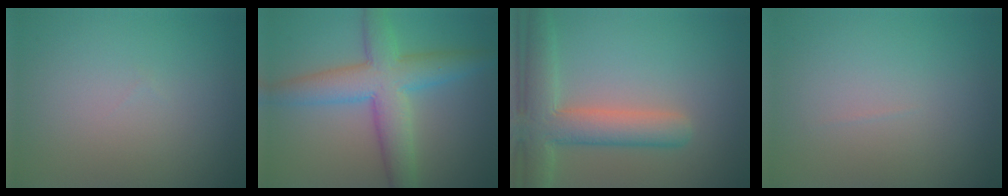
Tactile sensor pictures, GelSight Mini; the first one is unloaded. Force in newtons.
{"total": 7.1, "press": 7.1, "slide": 0.1}
{"total": 5.9, "press": 5.9, "slide": 0.5}
{"total": 0.0}